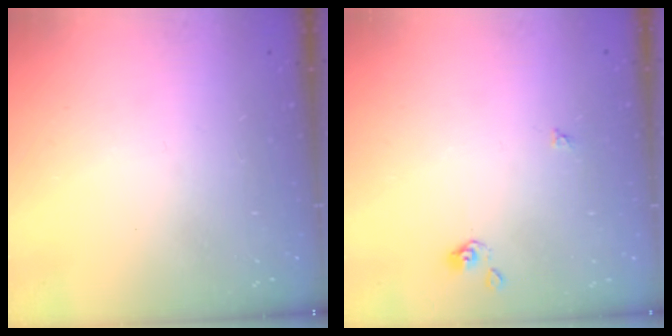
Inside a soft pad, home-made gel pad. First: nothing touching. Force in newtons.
{"total": 2.9, "press": 2.9, "slide": 0.4}